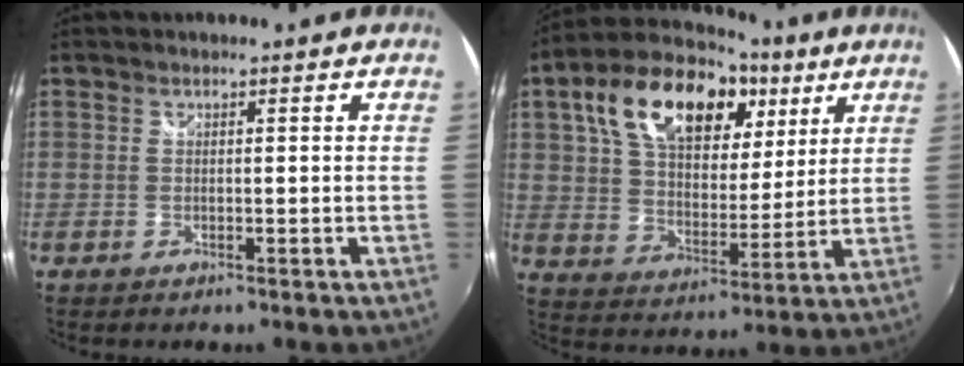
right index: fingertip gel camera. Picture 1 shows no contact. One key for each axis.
{"total": 23.3, "fx": 11.0, "fy": 13.0, "fz": 15.9, "tx": -0.309, "ty": 0.057, "tz": 0.186}